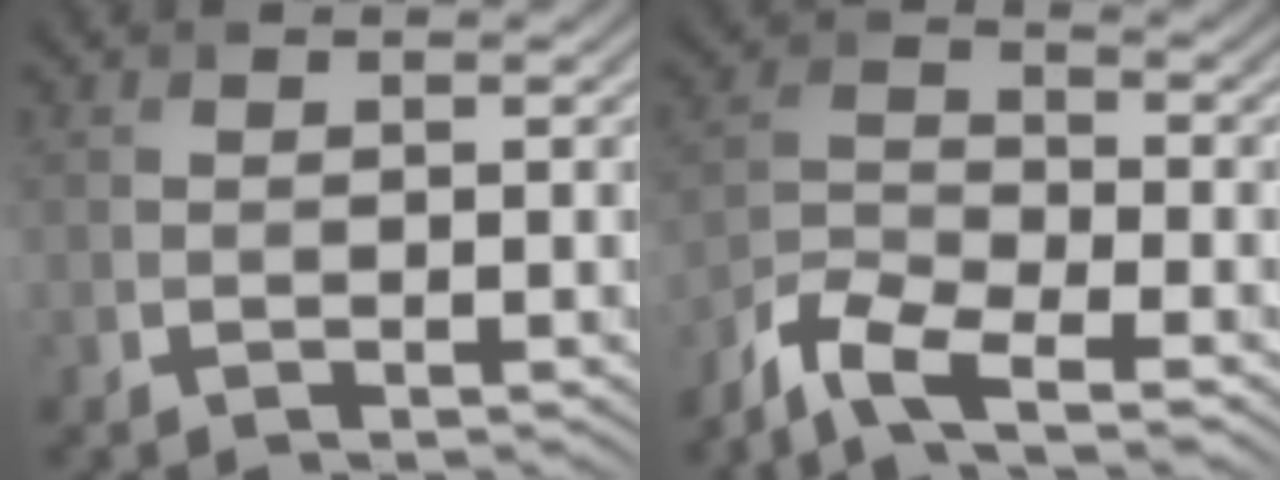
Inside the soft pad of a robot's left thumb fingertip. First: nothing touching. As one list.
[{"total": 6.6, "force": [-5.0, 1.7, 3.9], "torque": [-0.090, -0.007, -0.112]}]